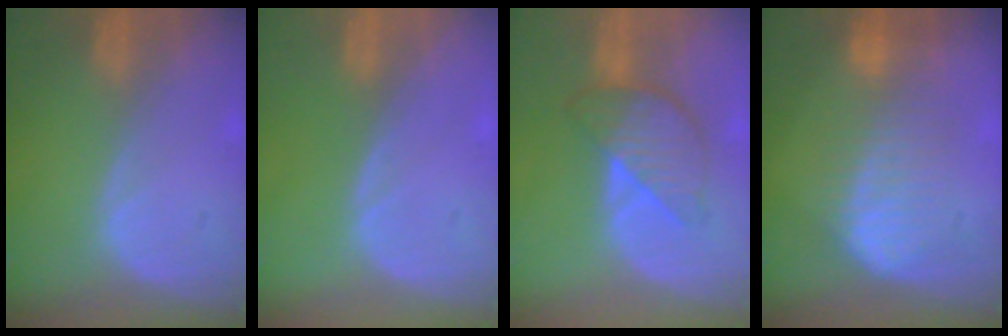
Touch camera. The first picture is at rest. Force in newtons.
{"total": 0.0}
{"total": 6.0, "press": 6.0, "slide": 0.4}
{"total": 7.3, "press": 7.3, "slide": 0.1}